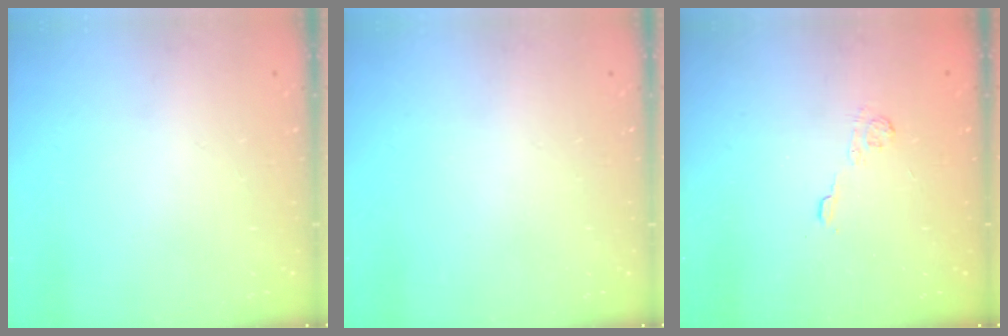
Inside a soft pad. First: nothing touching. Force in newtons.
{"total": 0.0}
{"total": 2.7, "press": 2.3, "slide": 1.4}